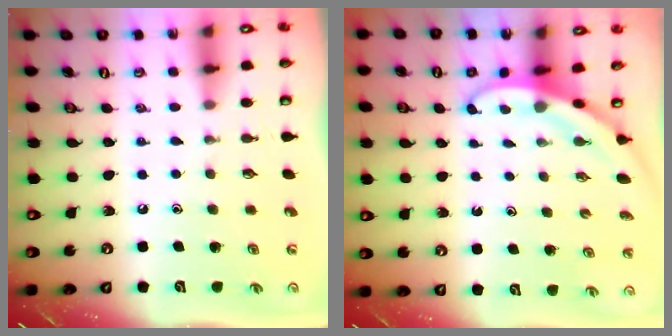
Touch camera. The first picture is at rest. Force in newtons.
{"total": 3.3, "press": 3.3, "slide": 0.1}